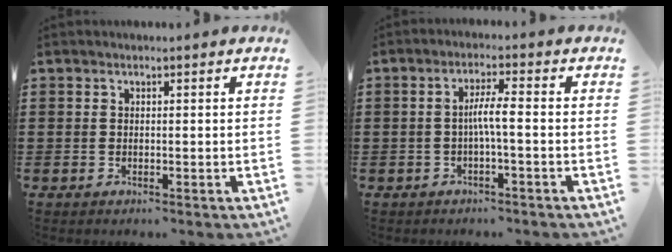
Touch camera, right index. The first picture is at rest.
{"total": 3.7, "force": [-0.6, 0.3, 3.6], "torque": [-0.066, 0.001, -0.014]}